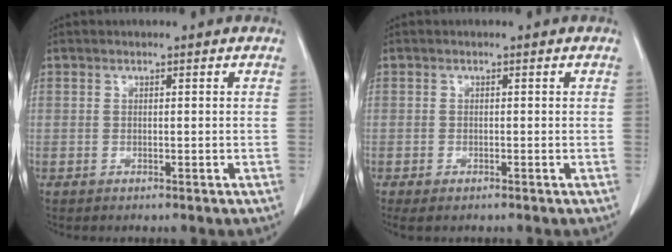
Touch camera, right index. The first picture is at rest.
{"total": 1.5, "force": [-1.0, 0.5, 1.0], "torque": [-0.020, -0.005, -0.014]}